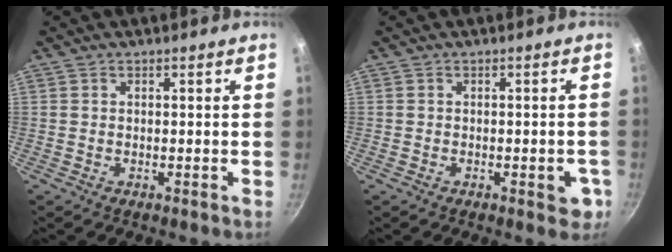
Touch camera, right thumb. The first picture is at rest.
{"total": 3.8, "force": [-1.3, 2.0, 3.0], "torque": [-0.018, 0.006, -0.017]}